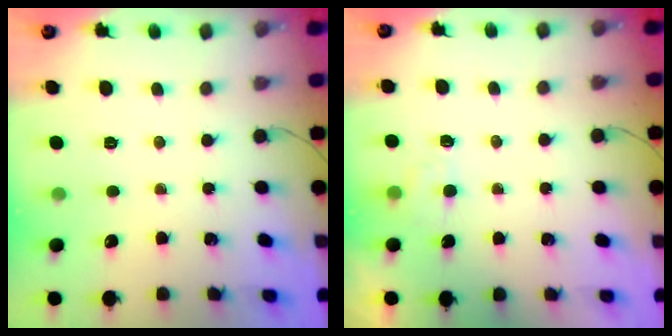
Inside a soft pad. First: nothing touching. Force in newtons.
{"total": 2.5, "press": 2.0, "slide": 1.5}